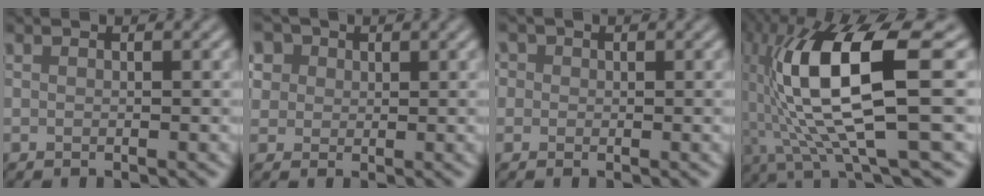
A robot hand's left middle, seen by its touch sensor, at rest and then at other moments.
{"total": 7.2, "force": [3.7, 5.4, 3.1], "torque": [-0.064, 0.024, 0.043]}
{"total": 2.9, "force": [1.2, 2.4, 1.1], "torque": [-0.008, 0.017, -0.001]}
{"total": 12.2, "force": [0.3, 2.6, 12.0], "torque": [-0.223, 0.011, 0.010]}